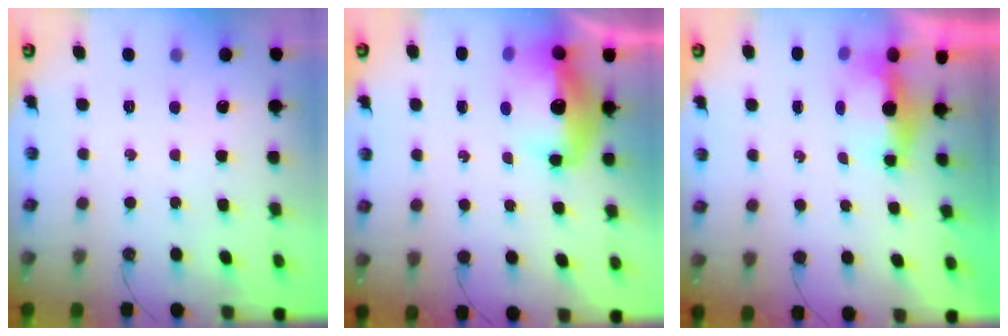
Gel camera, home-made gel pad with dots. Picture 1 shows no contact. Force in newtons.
{"total": 15.0, "press": 14.9, "slide": 1.2}
{"total": 4.9, "press": 4.8, "slide": 1.0}